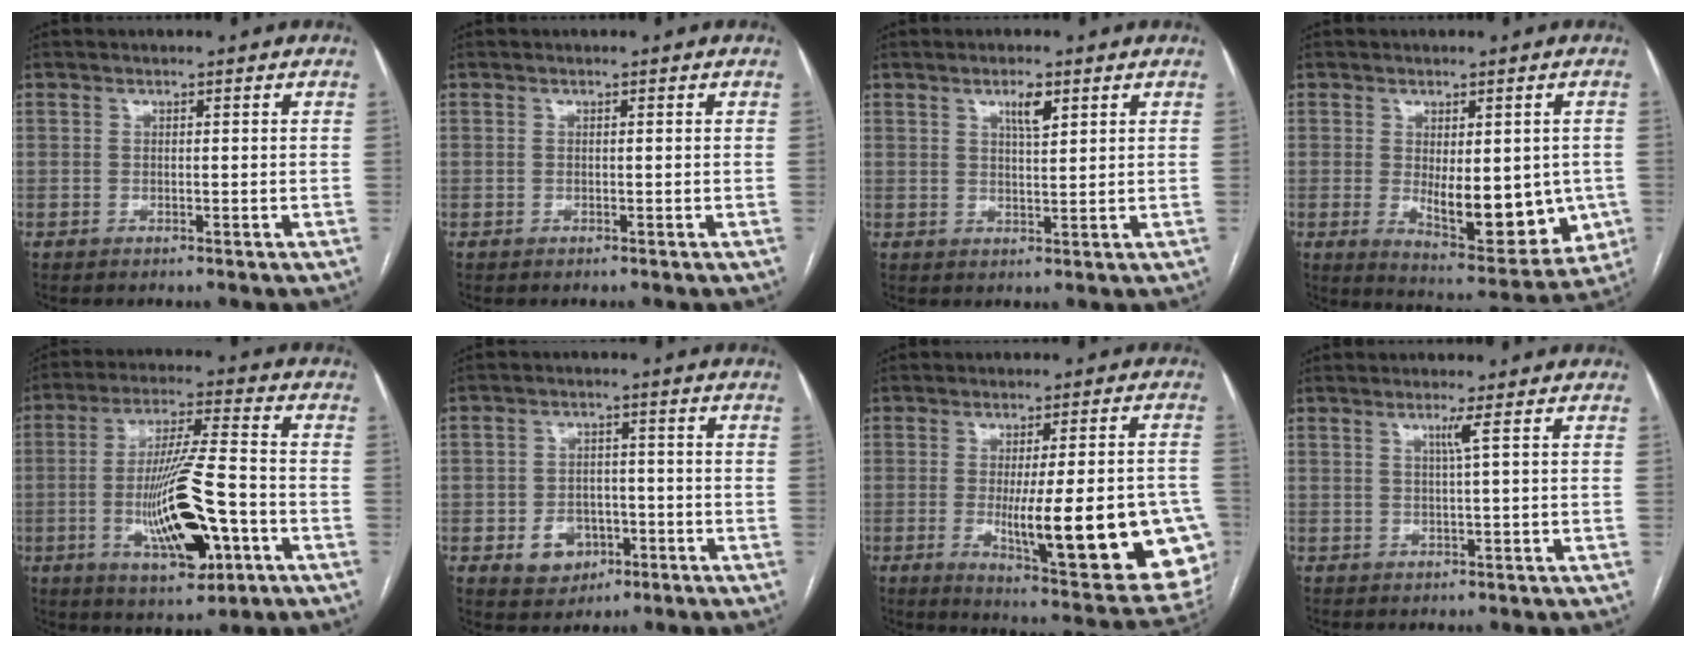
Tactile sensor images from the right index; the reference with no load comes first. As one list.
[{"total": 0.0}, {"total": 3.3, "force": [1.8, 0.7, 2.7], "torque": [-0.047, -0.001, 0.031]}, {"total": 13.3, "force": [-1.7, 5.4, 12.1], "torque": [-0.149, -0.019, -0.005]}, {"total": 15.2, "force": [-4.5, 2.9, 14.3], "torque": [-0.265, -0.005, -0.068]}, {"total": 6.3, "force": [-2.4, 5.1, 2.8], "torque": [-0.045, 0.011, -0.026]}, {"total": 23.2, "force": [-5.3, 4.1, 22.2], "torque": [-0.220, -0.014, -0.052]}, {"total": 1.8, "force": [0.6, -0.7, 1.5], "torque": [-0.030, -0.002, 0.014]}]